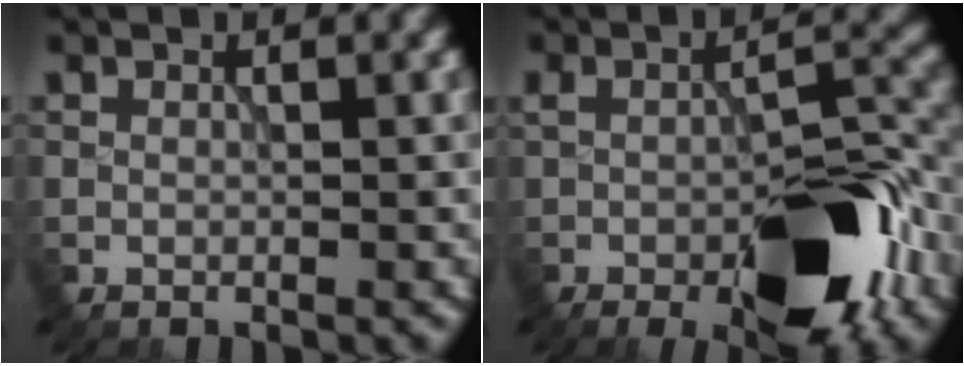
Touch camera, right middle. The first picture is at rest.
{"total": 11.5, "force": [-5.2, 4.7, 9.1], "torque": [-0.148, -0.004, -0.078]}